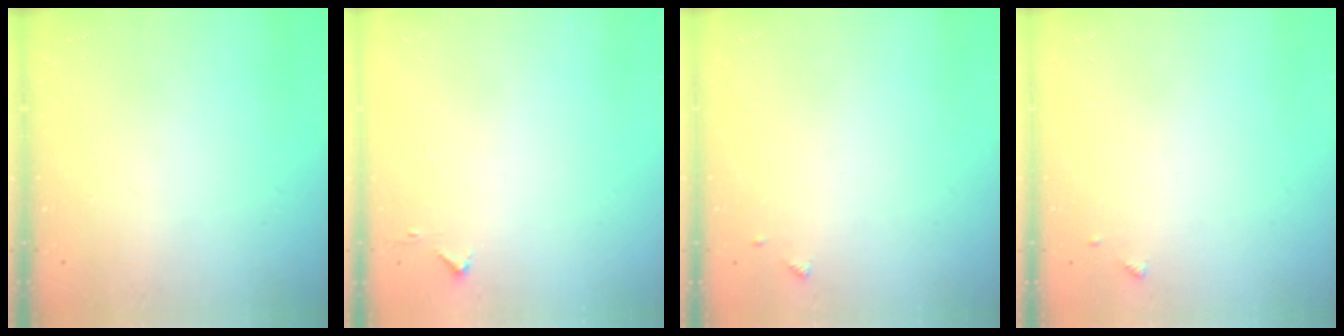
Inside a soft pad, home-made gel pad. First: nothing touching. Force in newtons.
{"total": 2.8, "press": 2.8, "slide": 0.4}
{"total": 5.1, "press": 5.1, "slide": 0.5}
{"total": 5.1, "press": 5.1, "slide": 0.5}